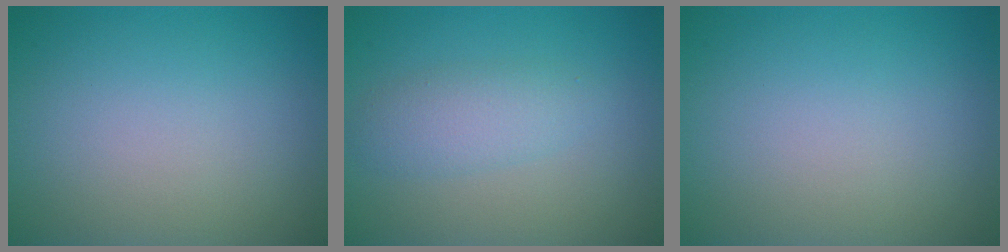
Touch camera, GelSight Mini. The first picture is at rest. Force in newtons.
{"total": 2.6, "press": 2.6, "slide": 0.1}
{"total": 0.0}